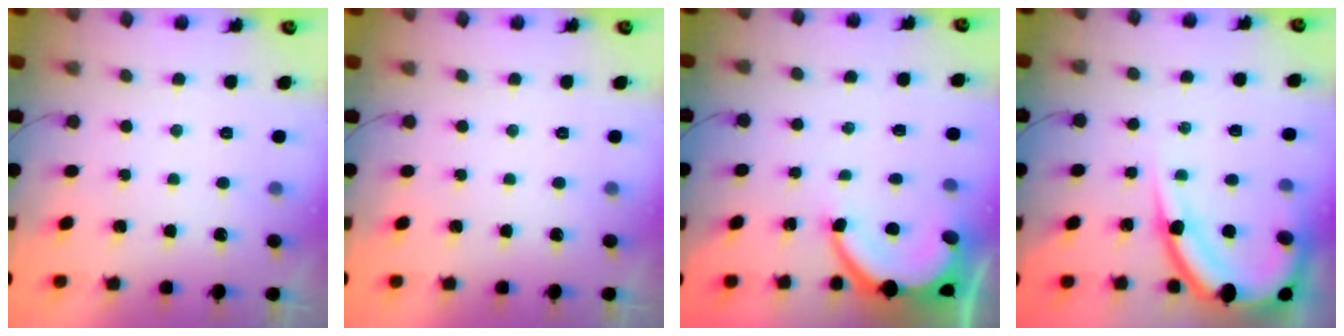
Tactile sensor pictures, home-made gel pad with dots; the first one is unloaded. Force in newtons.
{"total": 0.0}
{"total": 6.1, "press": 6.1, "slide": 0.8}
{"total": 13.3, "press": 13.3, "slide": 1.3}